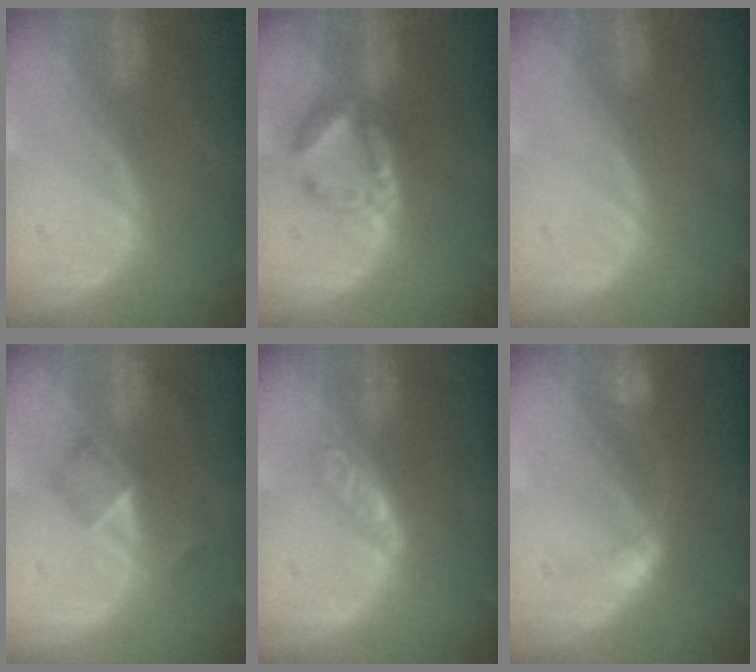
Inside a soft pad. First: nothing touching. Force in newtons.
{"total": 6.3, "press": 5.8, "slide": 2.6}
{"total": 0.0}
{"total": 5.2, "press": 4.5, "slide": 2.7}
{"total": 4.4, "press": 4.0, "slide": 2.0}
{"total": 5.4, "press": 4.8, "slide": 2.5}